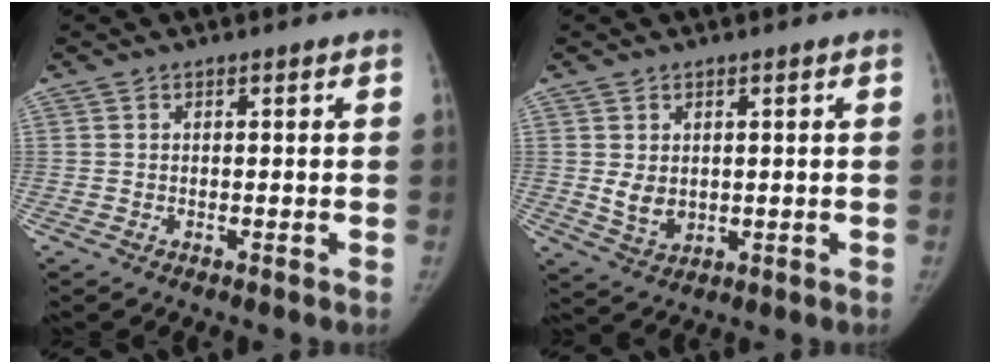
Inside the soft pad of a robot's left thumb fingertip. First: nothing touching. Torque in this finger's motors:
{"motor_torque": [0.53, 0.89, 0.71, -0.63, 0.03]}